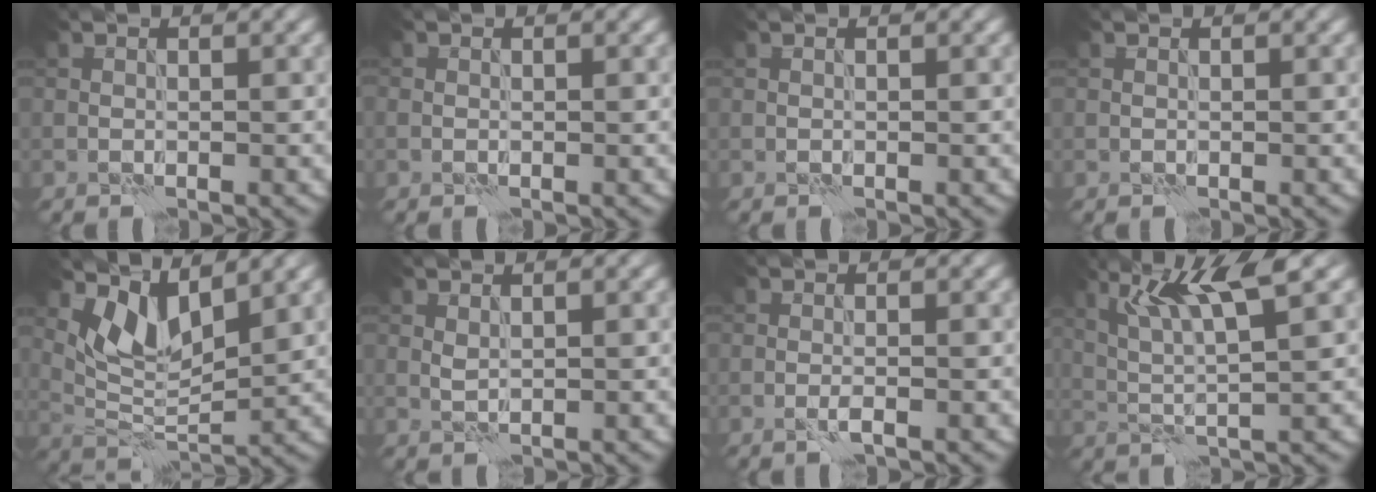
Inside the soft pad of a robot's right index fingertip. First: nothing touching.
{"total": 0.5, "force": [-0.1, 0.4, 0.2], "torque": [-0.003, -0.002, -0.003]}
{"total": 0.0}
{"total": 0.0}
{"total": 5.2, "force": [3.4, 2.1, 3.4], "torque": [-0.074, -0.013, 0.063]}
{"total": 0.8, "force": [0.5, 0.2, 0.5], "torque": [-0.014, 0.000, 0.014]}
{"total": 0.9, "force": [-0.4, 0.0, 0.8], "torque": [-0.016, -0.001, -0.010]}
{"total": 6.2, "force": [3.0, 0.9, 5.4], "torque": [-0.106, 0.003, 0.062]}